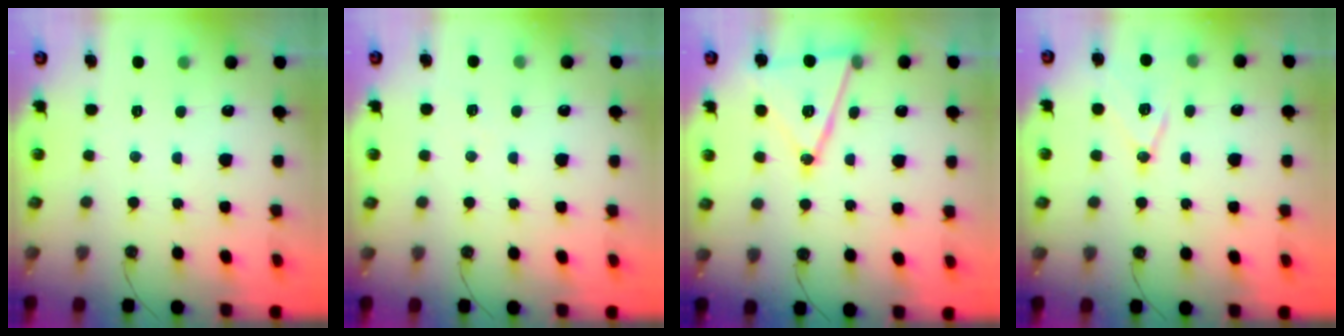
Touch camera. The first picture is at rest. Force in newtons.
{"total": 4.7, "press": 3.8, "slide": 2.7}
{"total": 15.9, "press": 15.5, "slide": 3.6}
{"total": 12.7, "press": 12.3, "slide": 3.2}